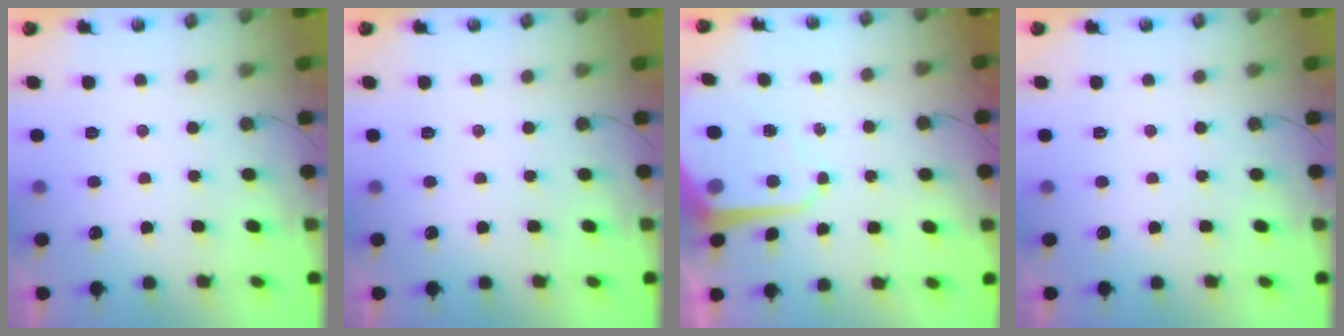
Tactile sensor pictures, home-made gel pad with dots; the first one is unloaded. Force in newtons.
{"total": 0.0}
{"total": 9.0, "press": 9.0, "slide": 0.5}
{"total": 0.0}